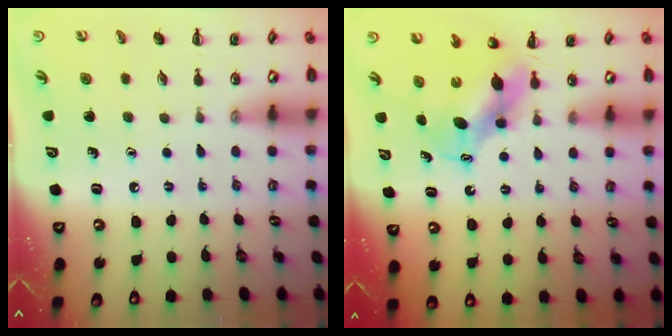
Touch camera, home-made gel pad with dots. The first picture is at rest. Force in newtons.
{"total": 7.4, "press": 7.3, "slide": 1.4}